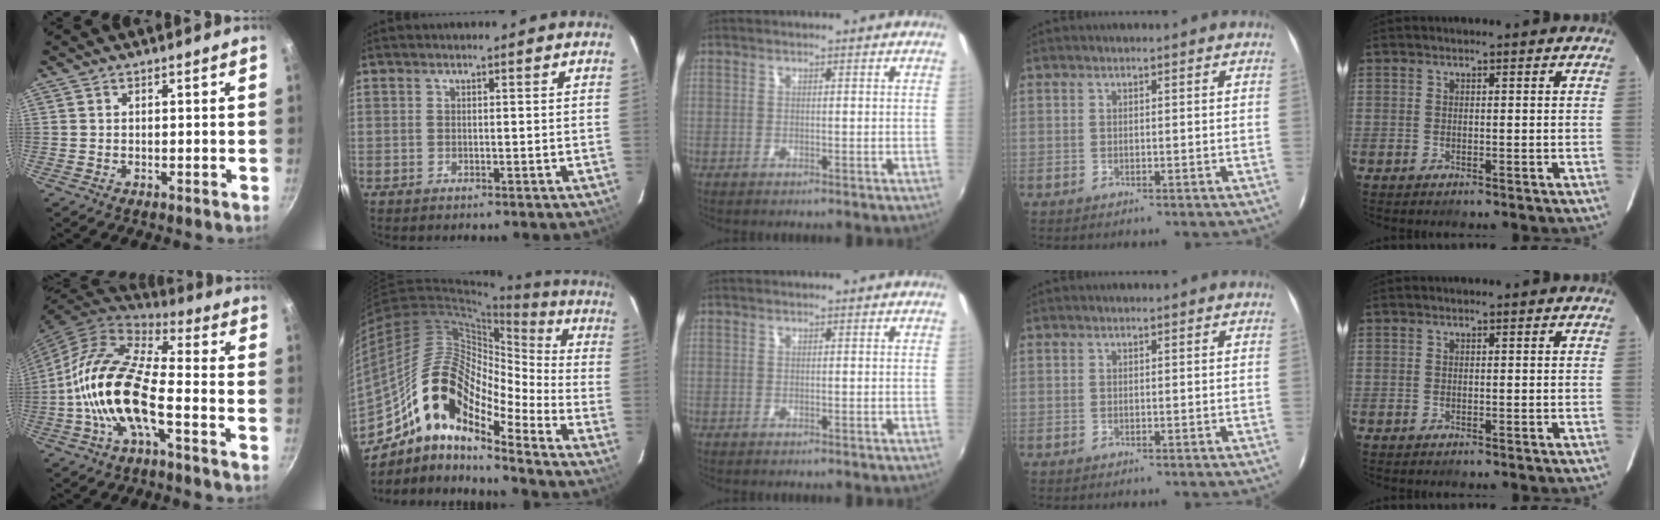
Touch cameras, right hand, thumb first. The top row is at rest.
{"thumb": {"total": 16.9, "force": [-4.6, 6.6, 14.9], "torque": [-0.283, 0.038, -0.105]}, "index": {"total": 18.2, "force": [-11.8, 7.0, 12.0], "torque": [-0.204, -0.001, -0.239]}}